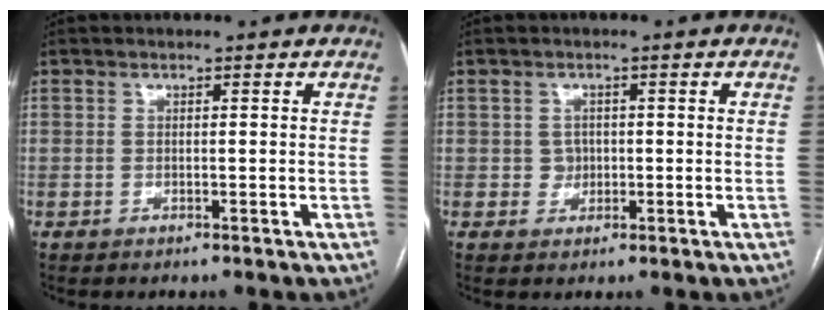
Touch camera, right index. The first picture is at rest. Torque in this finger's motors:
{"motor_torque": [-0.42, 0.35, 0.04, 0.00]}